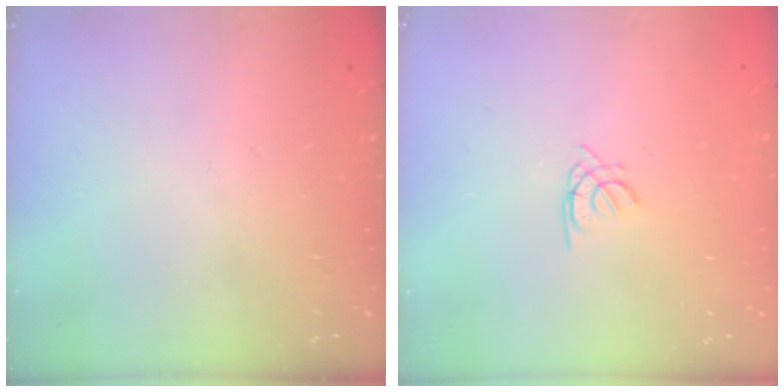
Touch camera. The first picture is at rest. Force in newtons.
{"total": 1.3, "press": 1.2, "slide": 0.4}